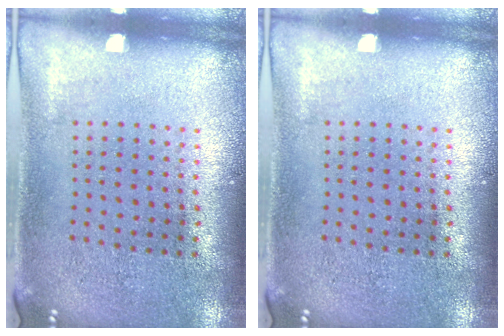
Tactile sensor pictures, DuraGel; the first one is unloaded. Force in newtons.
{"total": 0.0}